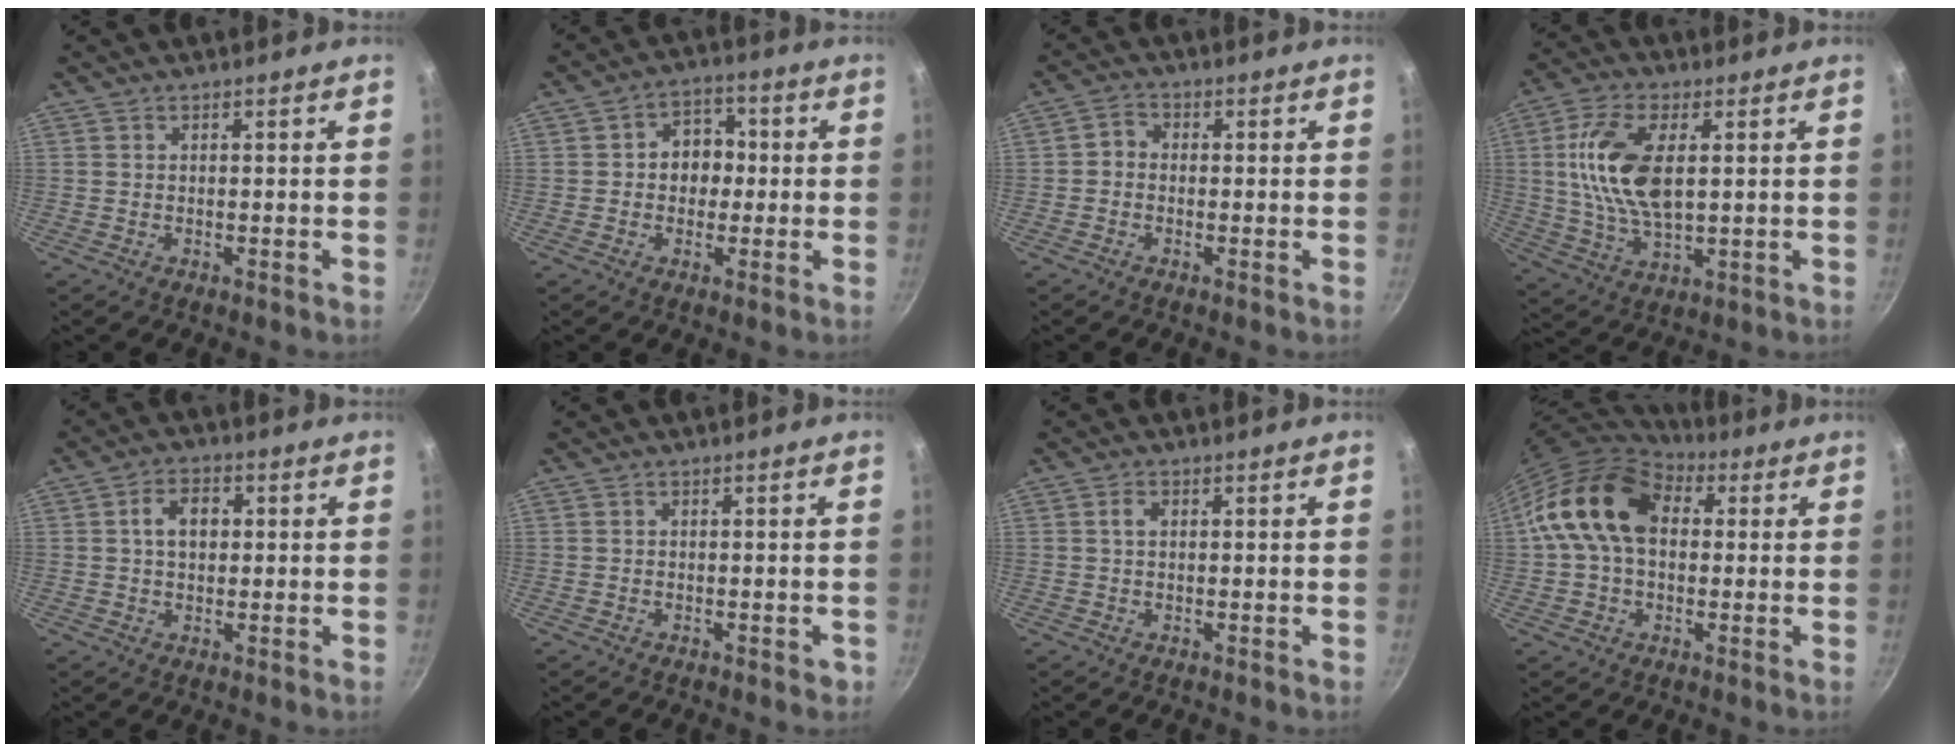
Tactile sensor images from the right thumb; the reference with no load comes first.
{"total": 6.8, "force": [0.0, 5.6, 3.9], "torque": [-0.006, 0.014, -0.007]}
{"total": 2.7, "force": [-0.5, 2.3, 1.3], "torque": [-0.016, 0.011, -0.021]}
{"total": 14.2, "force": [2.3, 7.2, 12.0], "torque": [-0.230, 0.001, 0.044]}
{"total": 5.4, "force": [0.8, 3.9, 3.7], "torque": [-0.043, 0.011, 0.007]}
{"total": 1.4, "force": [-0.6, 0.9, 0.9], "torque": [-0.004, 0.004, -0.008]}
{"total": 1.4, "force": [0.2, 1.0, 1.0], "torque": [-0.018, 0.003, 0.003]}
{"total": 15.9, "force": [2.3, 11.2, 11.1], "torque": [-0.175, 0.027, 0.024]}